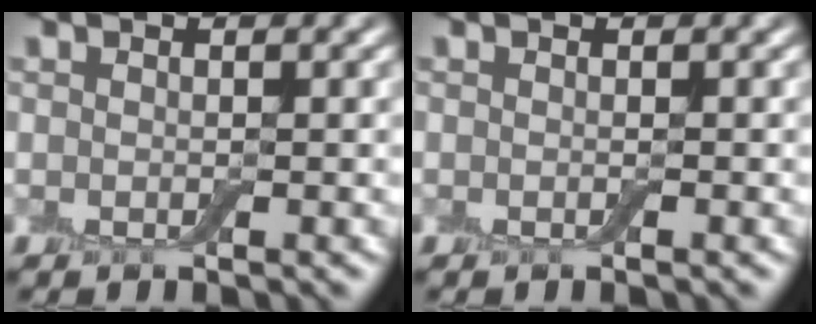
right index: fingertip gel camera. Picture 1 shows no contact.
{"total": 0.0}